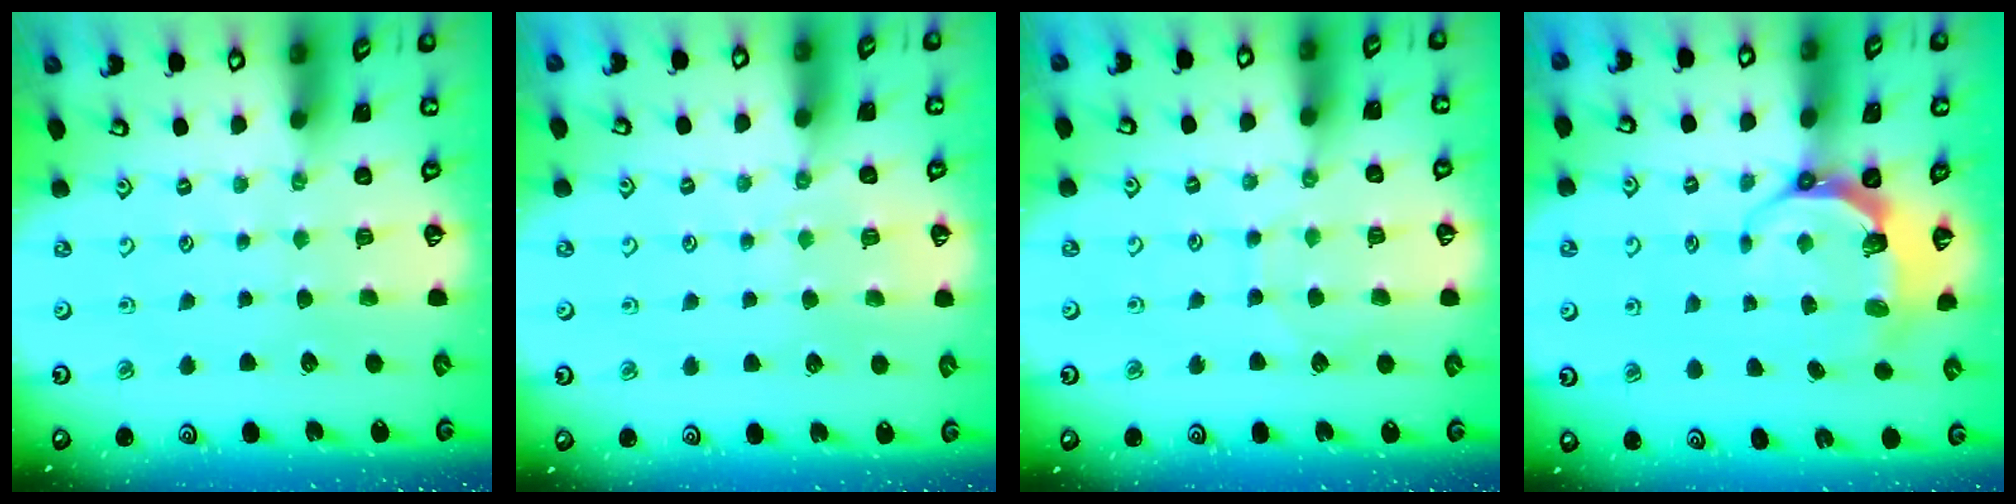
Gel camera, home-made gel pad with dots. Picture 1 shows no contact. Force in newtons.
{"total": 4.7, "press": 4.7, "slide": 0.5}
{"total": 5.6, "press": 5.6, "slide": 0.5}
{"total": 7.3, "press": 6.5, "slide": 3.4}